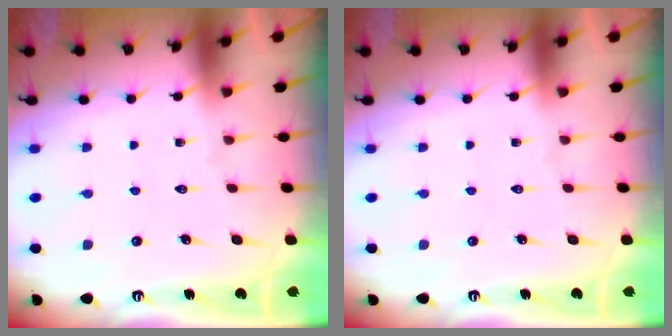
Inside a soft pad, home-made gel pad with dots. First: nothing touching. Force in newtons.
{"total": 0.0}